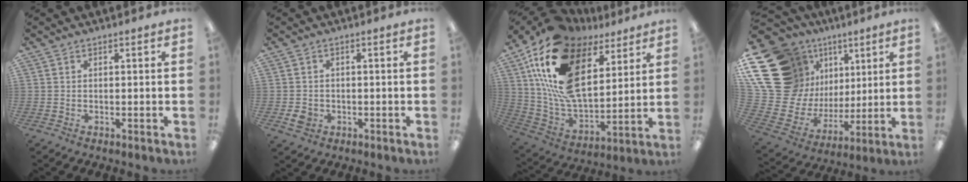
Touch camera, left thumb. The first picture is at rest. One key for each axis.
{"total": 3.5, "fx": -1.1, "fy": 3.1, "fz": 1.4, "tx": -0.027, "ty": 0.003, "tz": -0.018}
{"total": 23.4, "fx": 10.6, "fy": 13.5, "fz": 15.9, "tx": -0.338, "ty": -0.063, "tz": 0.193}
{"total": 24.0, "fx": 10.4, "fy": 19.2, "fz": 10.1, "tx": -0.199, "ty": -0.086, "tz": 0.236}